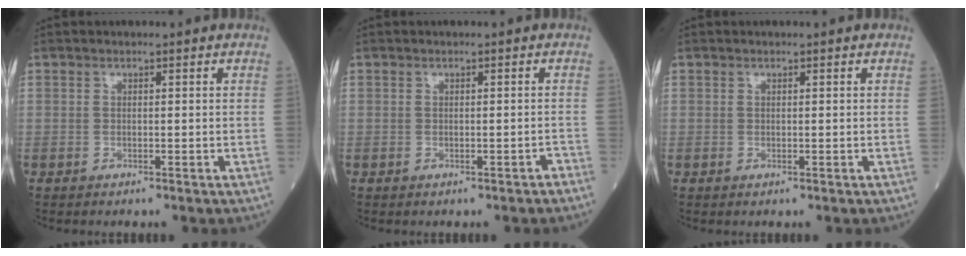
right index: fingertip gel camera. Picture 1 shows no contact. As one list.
[{"total": 0.7, "force": [-0.5, 0.2, 0.5], "torque": [-0.004, 0.003, -0.006]}, {"total": 0.0}]